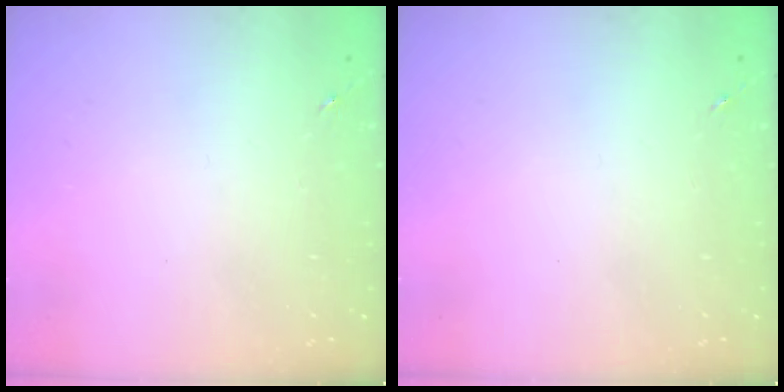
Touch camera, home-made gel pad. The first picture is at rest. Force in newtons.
{"total": 0.0}